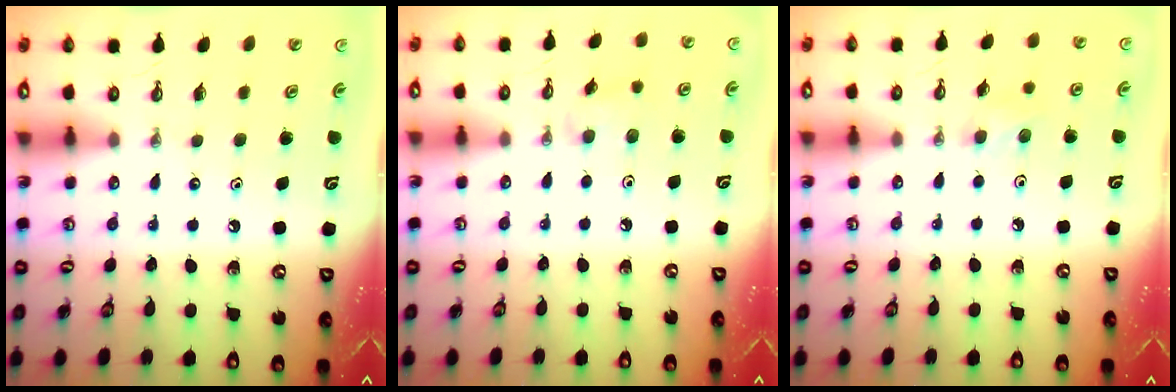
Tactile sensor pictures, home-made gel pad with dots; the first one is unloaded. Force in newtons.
{"total": 7.5, "press": 7.1, "slide": 2.3}
{"total": 6.1, "press": 5.8, "slide": 2.0}